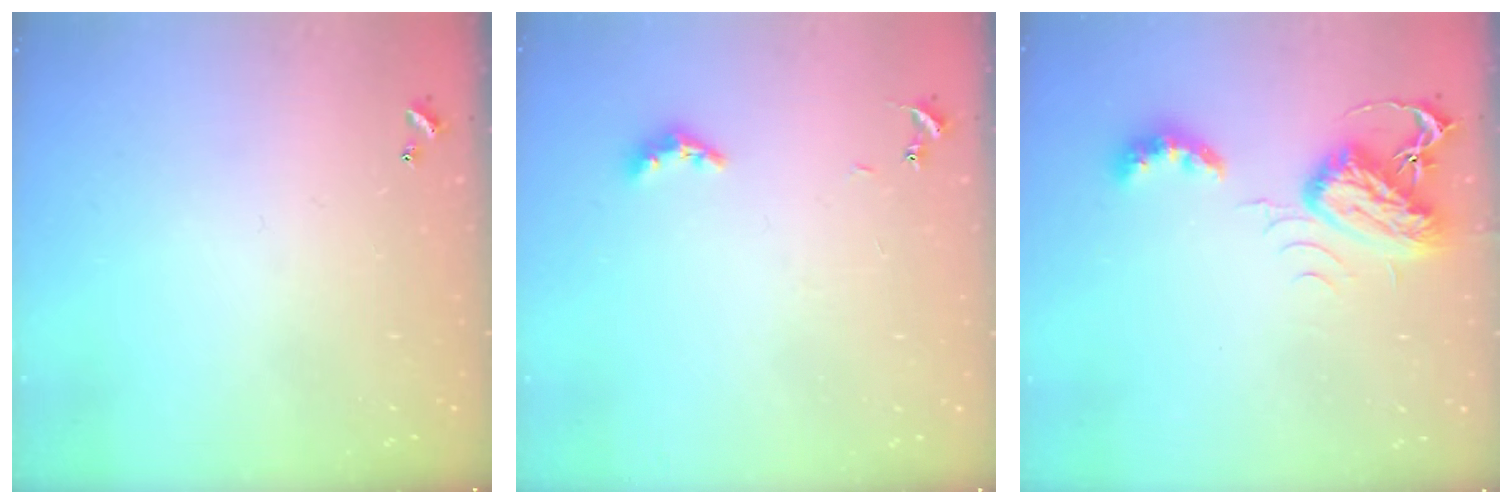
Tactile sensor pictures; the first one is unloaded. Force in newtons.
{"total": 5.4, "press": 5.4, "slide": 0.6}
{"total": 7.7, "press": 7.7, "slide": 0.2}